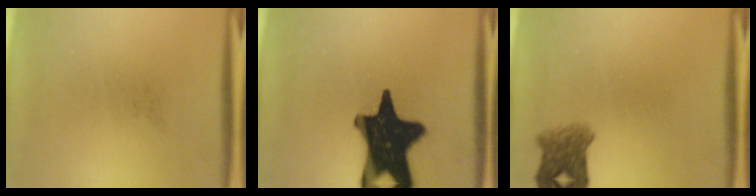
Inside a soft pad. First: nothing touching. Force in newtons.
{"total": 19.9}
{"total": 4.2}